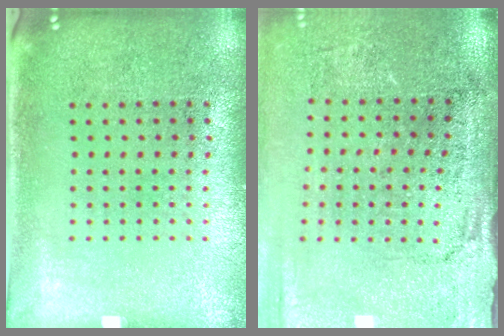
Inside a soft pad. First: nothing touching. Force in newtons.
{"total": 4.2, "press": 3.6, "slide": 2.2}